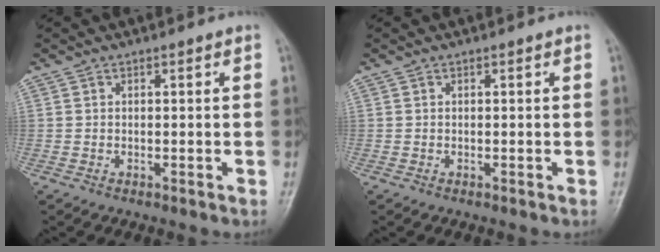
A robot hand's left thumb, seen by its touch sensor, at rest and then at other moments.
{"total": 0.0}